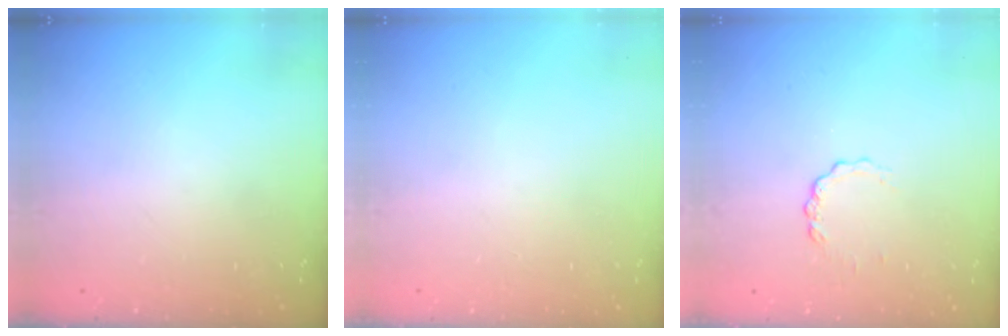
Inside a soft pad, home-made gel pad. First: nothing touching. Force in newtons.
{"total": 0.0}
{"total": 2.8, "press": 2.8, "slide": 0.3}